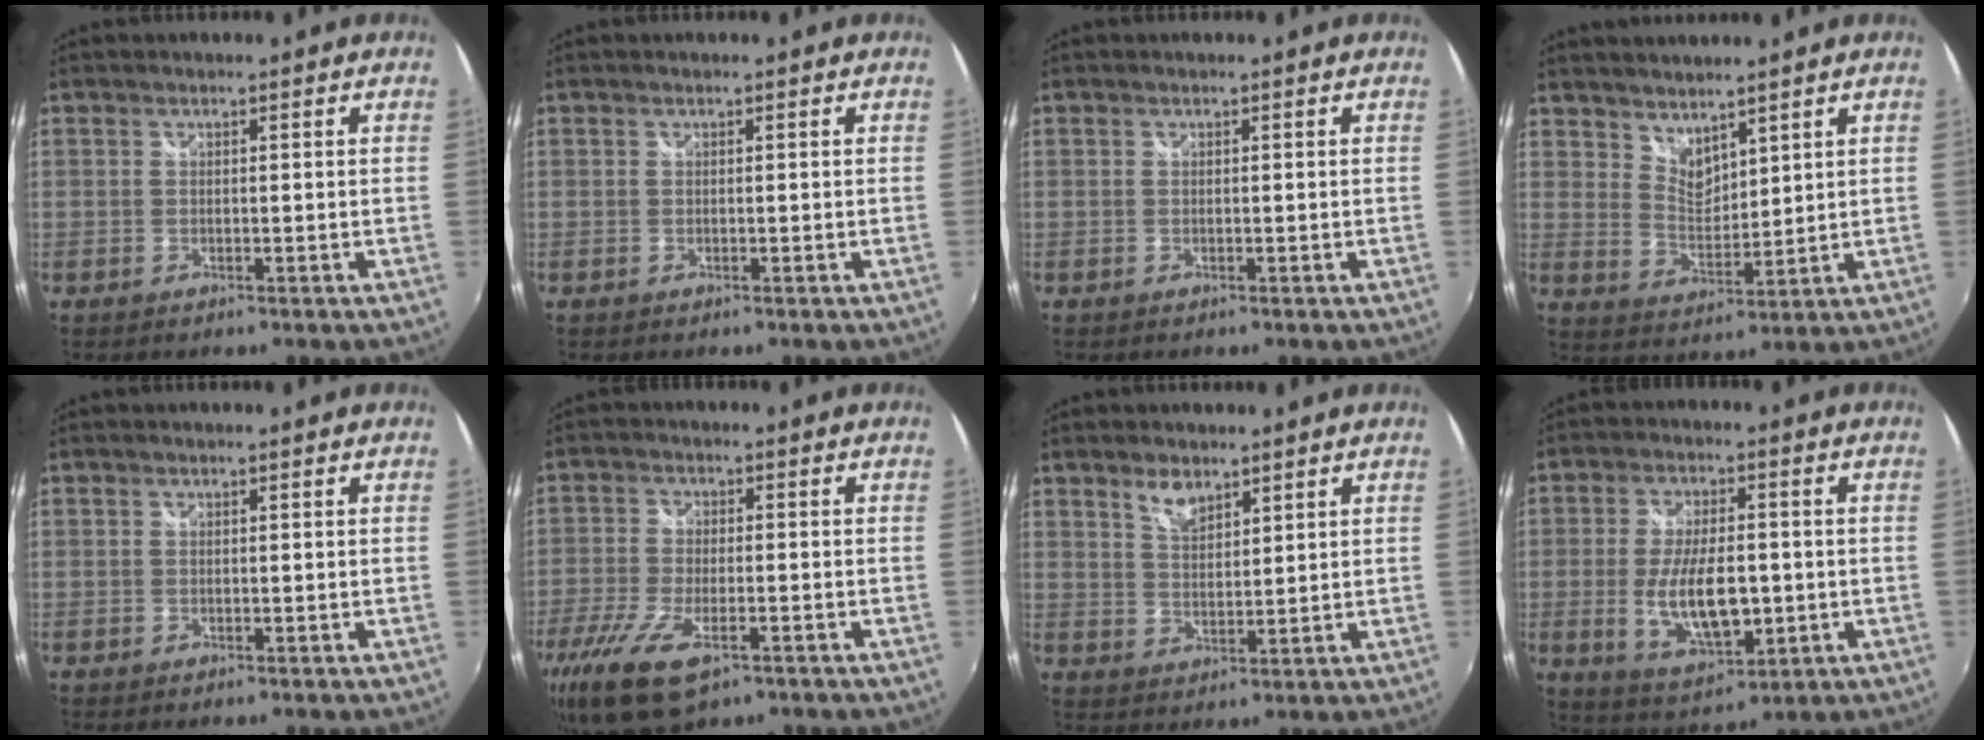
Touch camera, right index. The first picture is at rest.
{"total": 0.0}
{"total": 0.0}
{"total": 5.5, "force": [4.7, 2.2, 1.9], "torque": [-0.023, -0.004, 0.089]}
{"total": 0.0}
{"total": 13.0, "force": [-7.5, 5.0, 9.3], "torque": [-0.210, -0.045, -0.135]}
{"total": 4.4, "force": [3.2, 2.0, 2.3], "torque": [-0.037, 0.001, 0.057]}
{"total": 12.3, "force": [-1.9, 5.2, 10.9], "torque": [-0.208, -0.014, -0.024]}